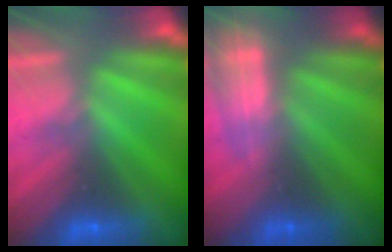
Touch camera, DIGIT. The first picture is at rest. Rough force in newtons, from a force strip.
{"total": 2.5}